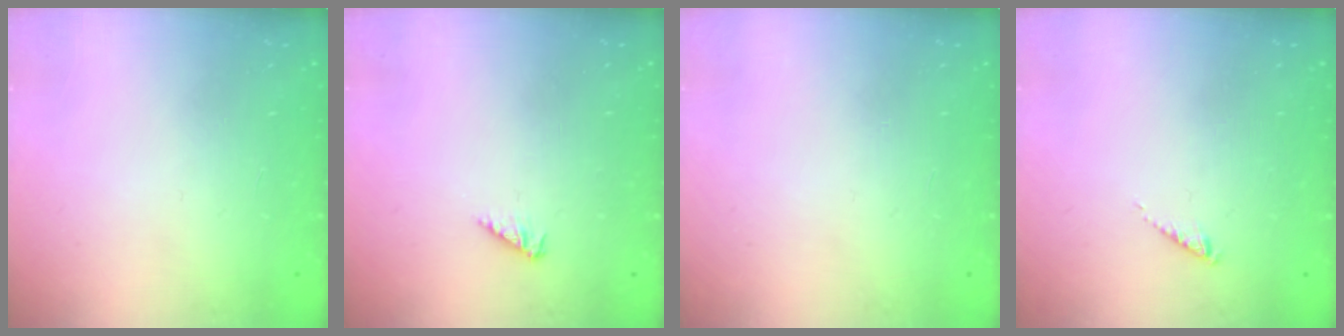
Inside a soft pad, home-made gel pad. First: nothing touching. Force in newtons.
{"total": 2.6, "press": 2.5, "slide": 0.6}
{"total": 0.0}
{"total": 1.0, "press": 1.0, "slide": 0.3}